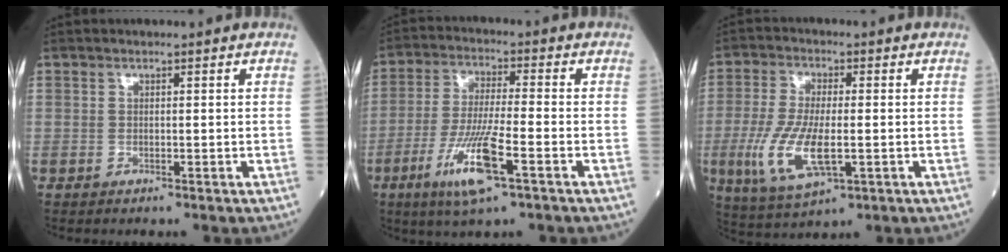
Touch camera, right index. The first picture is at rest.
{"total": 10.6, "force": [-4.7, 0.8, 9.4], "torque": [-0.188, -0.018, -0.088]}
{"total": 10.4, "force": [-2.1, 3.2, 9.7], "torque": [-0.216, -0.015, -0.033]}